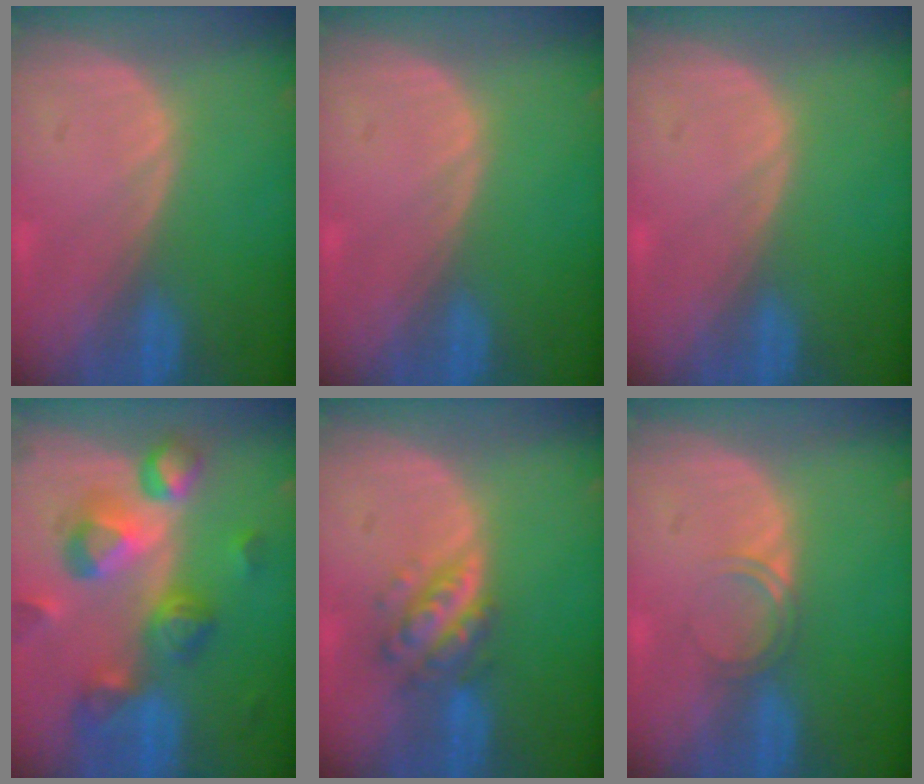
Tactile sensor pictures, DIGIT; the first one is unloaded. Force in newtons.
{"total": 0.0}
{"total": 0.0}
{"total": 10.6, "press": 9.5, "slide": 4.7}
{"total": 5.6, "press": 5.2, "slide": 2.1}
{"total": 2.0, "press": 2.0, "slide": 0.2}